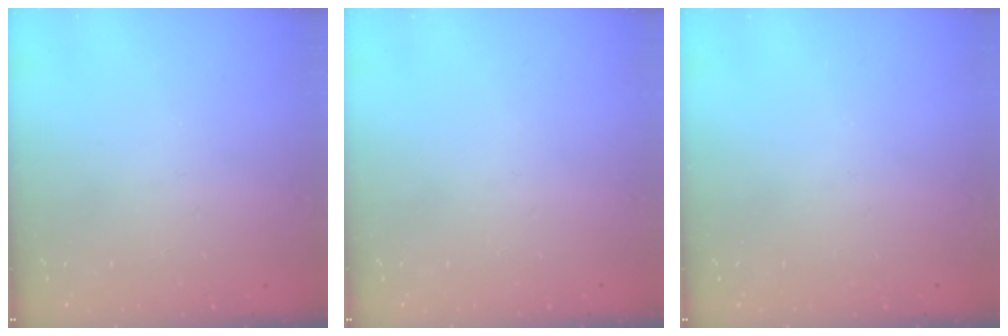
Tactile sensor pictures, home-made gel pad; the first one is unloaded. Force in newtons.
{"total": 0.0}
{"total": 0.0}